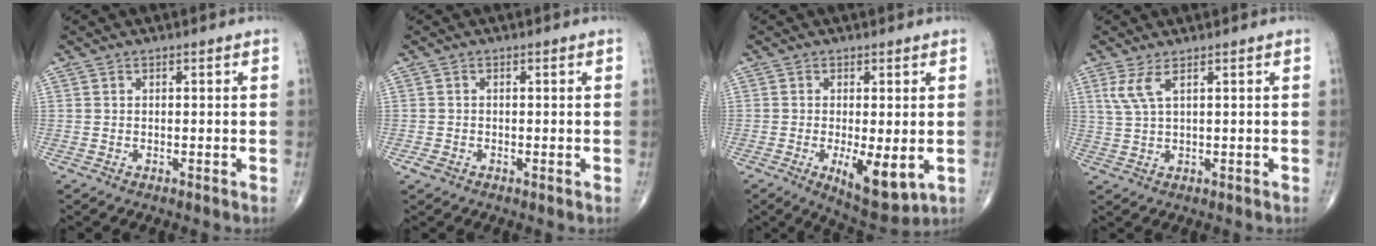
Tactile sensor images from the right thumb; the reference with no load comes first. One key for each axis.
{"total": 1.2, "fx": -0.7, "fy": 0.8, "fz": 0.7, "tx": -0.016, "ty": -0.001, "tz": -0.013}
{"total": 9.0, "fx": -2.0, "fy": 3.2, "fz": 8.1, "tx": -0.121, "ty": -0.024, "tz": -0.024}
{"total": 3.7, "fx": 1.8, "fy": 0.7, "fz": 3.1, "tx": -0.082, "ty": -0.001, "tz": 0.047}